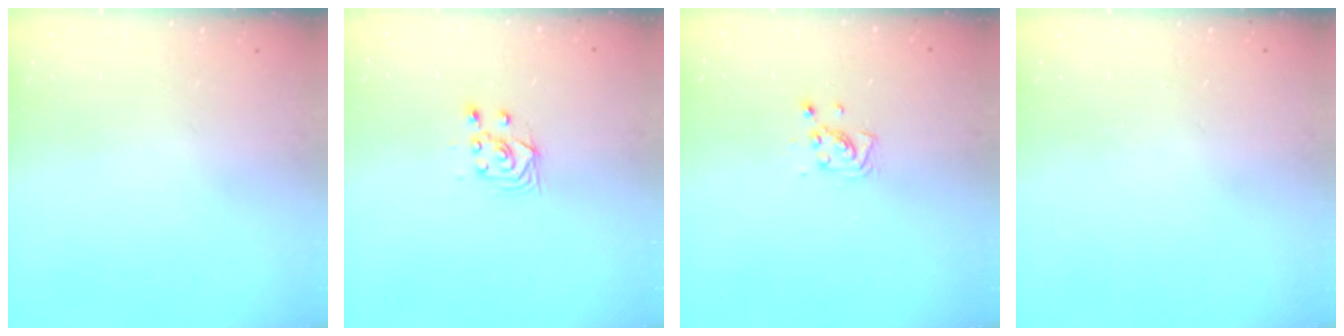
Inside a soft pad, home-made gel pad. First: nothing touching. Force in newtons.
{"total": 3.5, "press": 3.2, "slide": 1.3}
{"total": 5.0, "press": 4.7, "slide": 1.7}
{"total": 0.0}